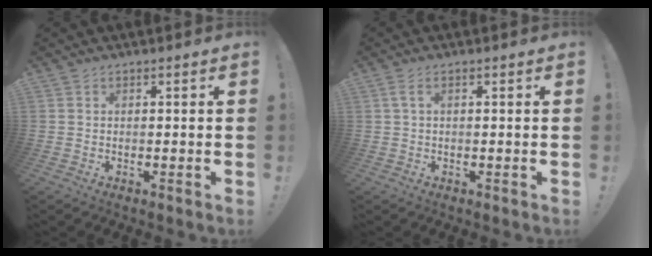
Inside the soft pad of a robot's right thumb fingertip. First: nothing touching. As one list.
[{"total": 1.9, "force": [0.4, 0.4, 1.9], "torque": [-0.035, 0.002, 0.008]}]